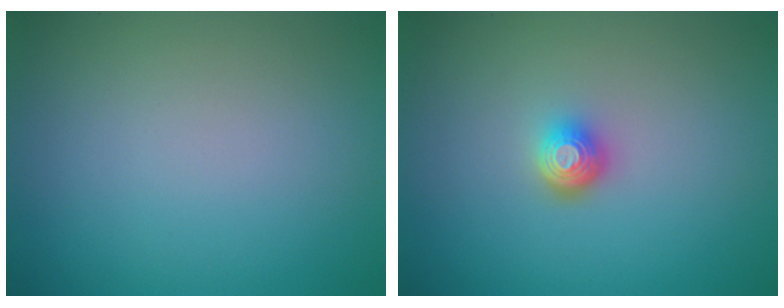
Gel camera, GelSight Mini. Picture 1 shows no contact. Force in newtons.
{"total": 1.9, "press": 1.4, "slide": 1.2}